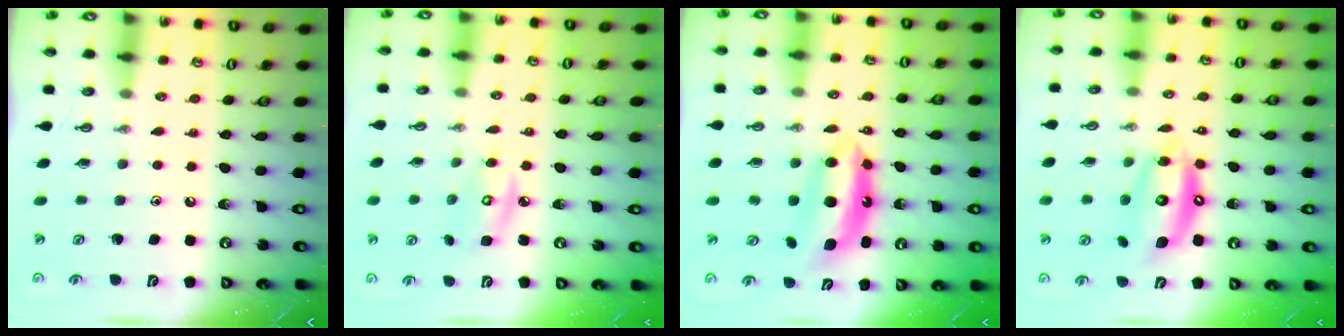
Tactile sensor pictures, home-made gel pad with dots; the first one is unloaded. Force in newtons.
{"total": 5.4, "press": 5.4, "slide": 0.2}
{"total": 7.3, "press": 7.3, "slide": 0.5}
{"total": 12.4, "press": 12.4, "slide": 0.9}